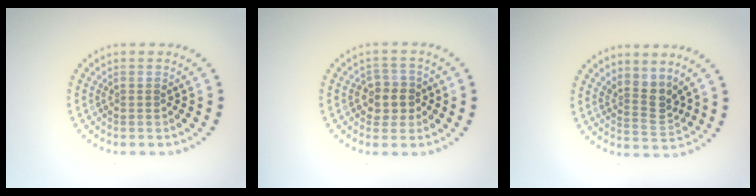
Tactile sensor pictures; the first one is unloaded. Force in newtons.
{"total": 2.8, "press": 2.6, "slide": 0.9}
{"total": 2.7, "press": 2.0, "slide": 1.8}